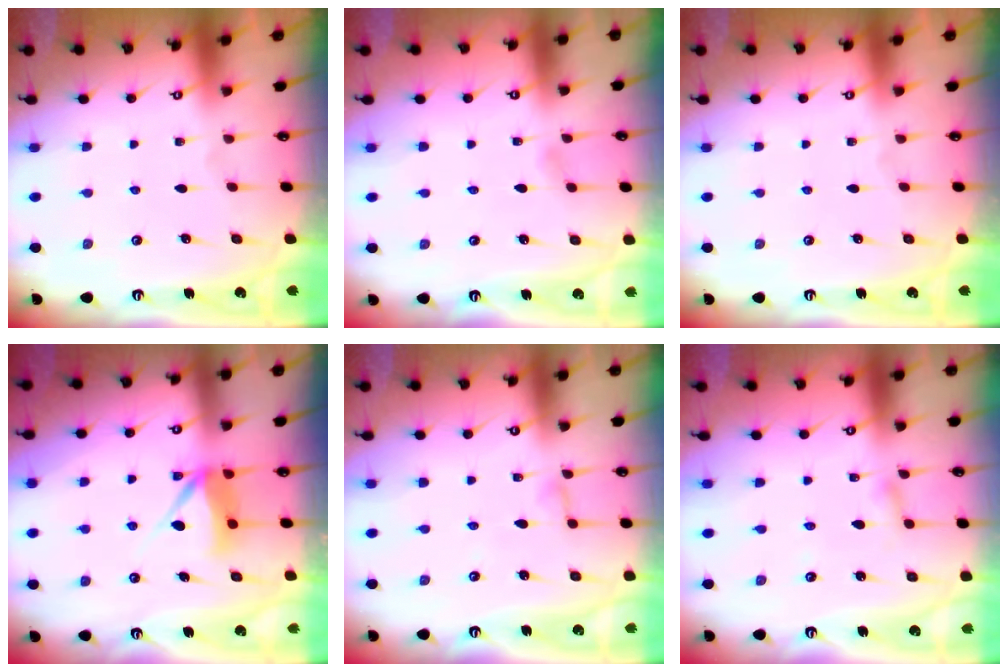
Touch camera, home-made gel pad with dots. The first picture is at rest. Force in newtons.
{"total": 2.3, "press": 2.3, "slide": 0.3}
{"total": 0.0}
{"total": 7.9, "press": 7.9, "slide": 0.1}
{"total": 2.3, "press": 2.3, "slide": 0.2}
{"total": 2.1, "press": 2.1, "slide": 0.2}